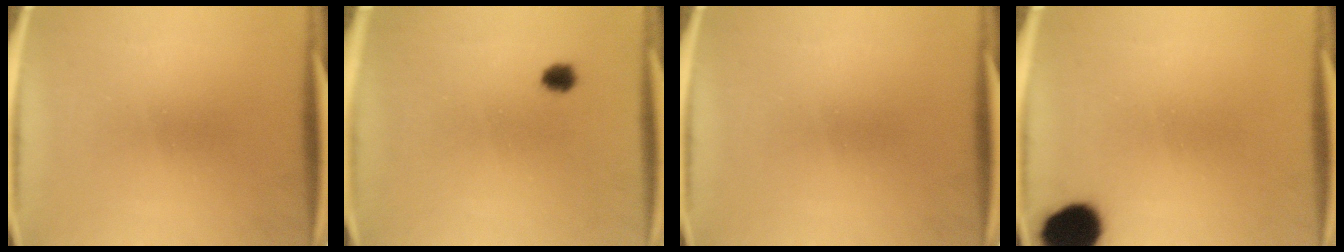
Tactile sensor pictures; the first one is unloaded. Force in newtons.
{"total": 2.1}
{"total": 0.0}
{"total": 11.8}